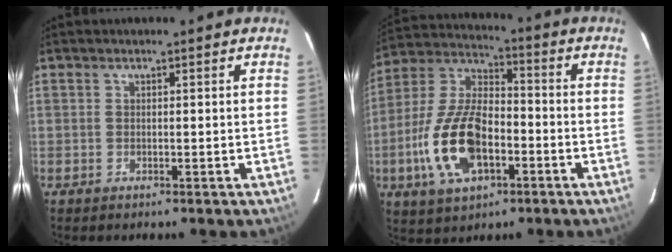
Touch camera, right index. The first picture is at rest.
{"total": 17.1, "force": [-5.5, 8.7, 13.6], "torque": [-0.294, 0.003, -0.097]}